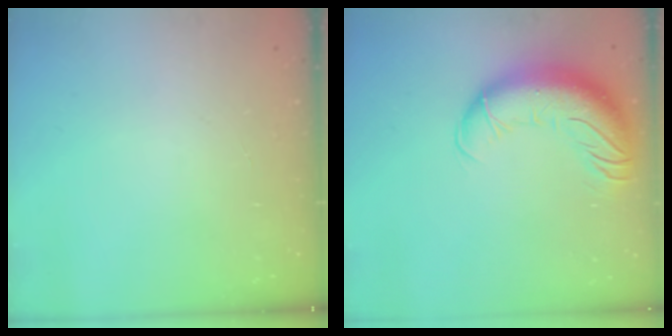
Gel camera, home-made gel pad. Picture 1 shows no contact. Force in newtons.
{"total": 16.7, "press": 16.2, "slide": 4.0}